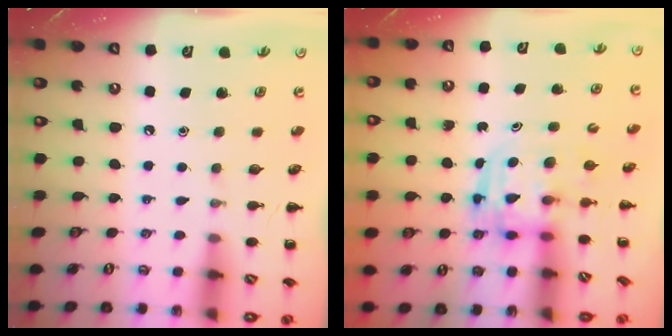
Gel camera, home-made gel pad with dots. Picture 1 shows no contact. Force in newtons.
{"total": 3.0, "press": 3.0, "slide": 0.3}